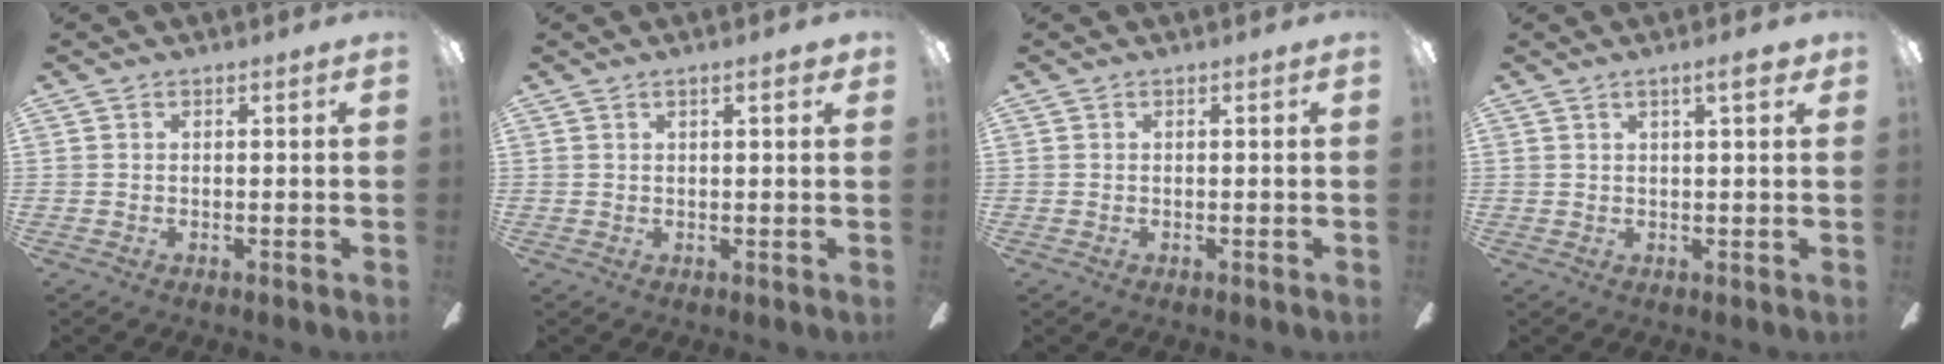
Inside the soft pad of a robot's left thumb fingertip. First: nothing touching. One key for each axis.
{"total": 2.6, "fx": 1.4, "fy": 0.4, "fz": 2.1, "tx": -0.037, "ty": 0.001, "tz": 0.022}
{"total": 0.0}
{"total": 4.5, "fx": 2.6, "fy": 1.0, "fz": 3.5, "tx": -0.041, "ty": -0.009, "tz": 0.036}